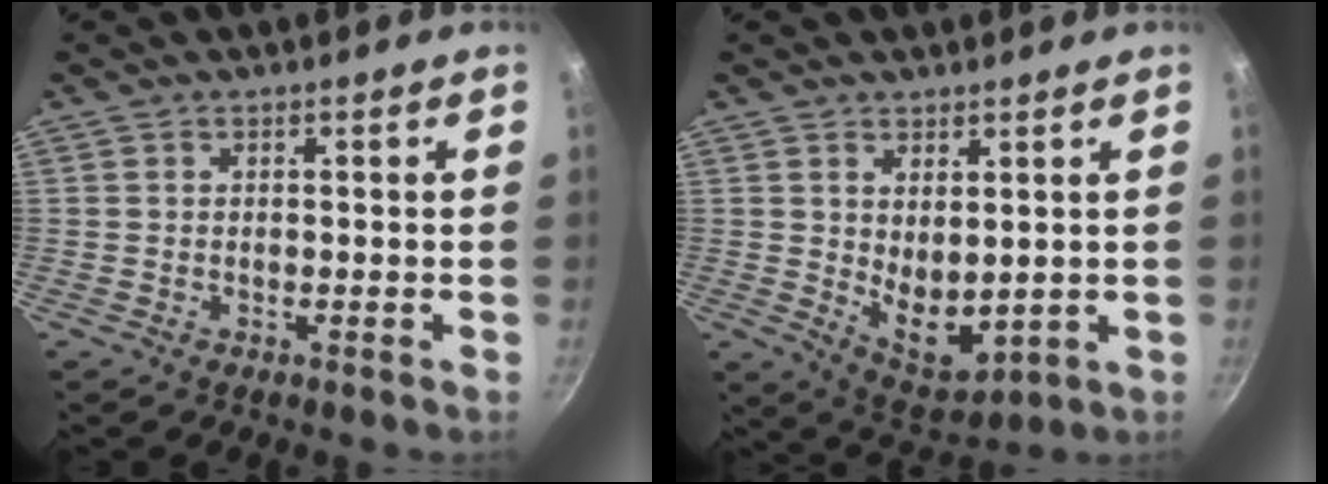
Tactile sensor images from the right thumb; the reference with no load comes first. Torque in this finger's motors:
{"motor_torque": [-0.69, 0.60, 1.00, 0.20, 0.05]}